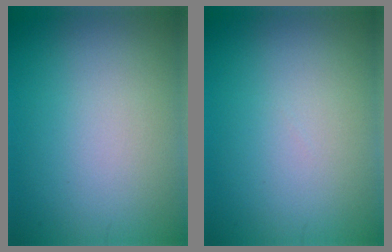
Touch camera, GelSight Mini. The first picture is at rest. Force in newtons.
{"total": 0.0}